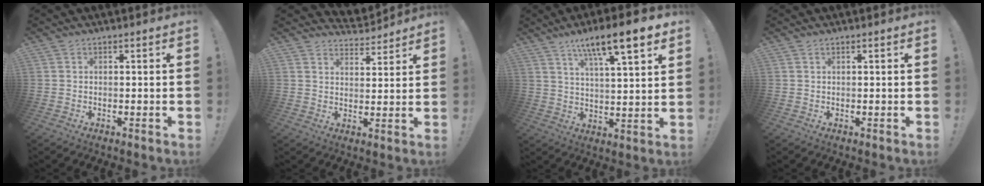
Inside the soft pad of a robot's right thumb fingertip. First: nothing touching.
{"total": 4.7, "force": [4.0, 2.3, 0.9], "torque": [-0.002, -0.038, 0.071]}
{"total": 13.0, "force": [8.4, 1.6, 9.8], "torque": [-0.163, -0.042, 0.131]}
{"total": 0.5, "force": [0.3, 0.1, 0.4], "torque": [-0.009, 0.001, 0.007]}